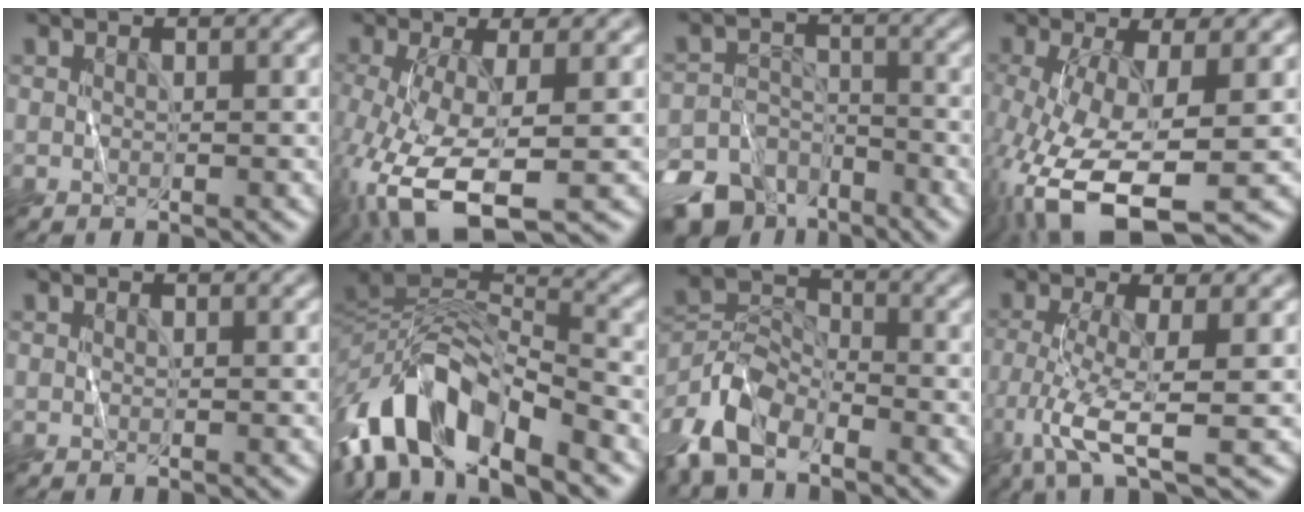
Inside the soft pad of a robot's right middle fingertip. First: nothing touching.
{"total": 8.5, "force": [-3.5, 2.7, 7.3], "torque": [-0.165, -0.015, -0.065]}
{"total": 10.7, "force": [-8.0, 6.7, 2.4], "torque": [-0.042, -0.028, -0.152]}
{"total": 11.1, "force": [-4.4, 4.0, 9.4], "torque": [-0.197, -0.021, -0.075]}
{"total": 0.0}
{"total": 12.1, "force": [-6.8, 4.4, 9.0], "torque": [-0.157, 0.014, -0.133]}
{"total": 6.5, "force": [-5.0, 2.7, 3.2], "torque": [-0.070, 0.004, -0.111]}
{"total": 5.4, "force": [-2.5, 0.5, 4.8], "torque": [-0.099, -0.004, -0.052]}